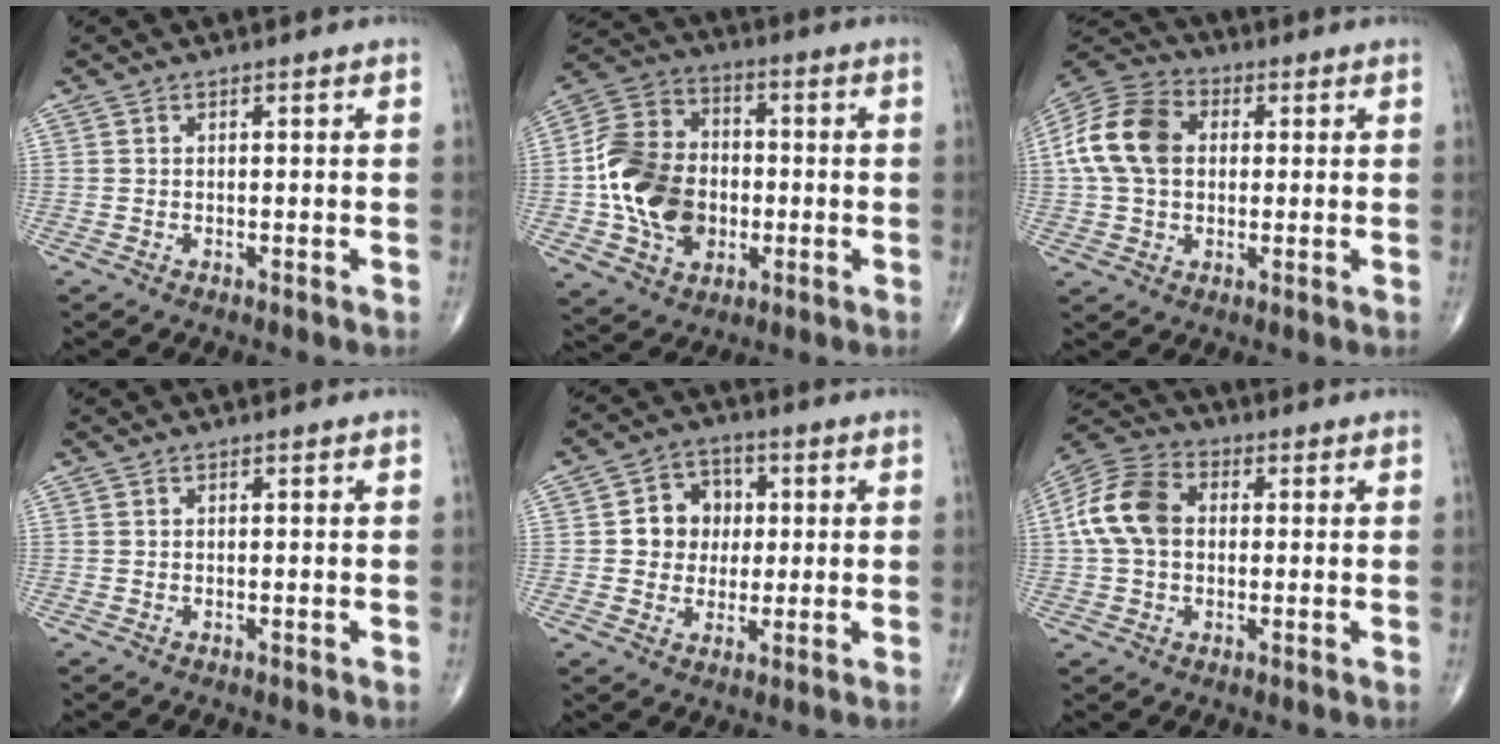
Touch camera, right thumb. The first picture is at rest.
{"total": 16.7, "force": [-1.9, 12.7, 10.7], "torque": [-0.169, 0.024, -0.036]}
{"total": 13.8, "force": [1.6, 10.0, 9.4], "torque": [-0.174, 0.025, 0.021]}
{"total": 0.0}
{"total": 8.2, "force": [0.8, 7.3, 3.7], "torque": [-0.012, 0.007, 0.006]}
{"total": 11.6, "force": [0.9, 8.3, 8.0], "torque": [-0.155, 0.028, 0.006]}